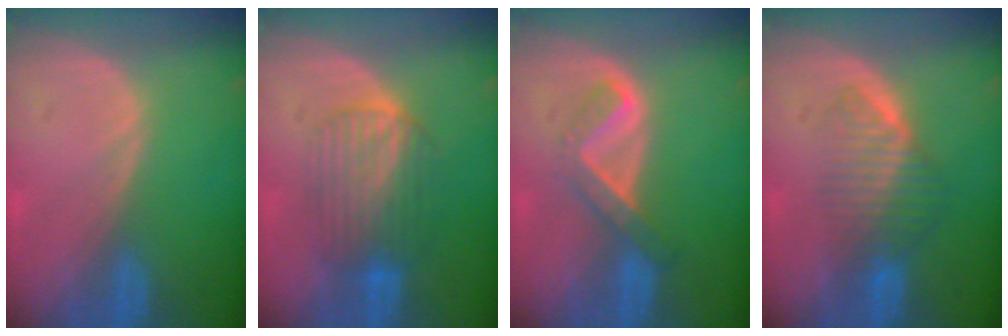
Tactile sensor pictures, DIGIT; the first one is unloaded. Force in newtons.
{"total": 6.6, "press": 6.5, "slide": 1.3}
{"total": 5.2, "press": 4.5, "slide": 2.6}
{"total": 6.5, "press": 5.8, "slide": 2.9}